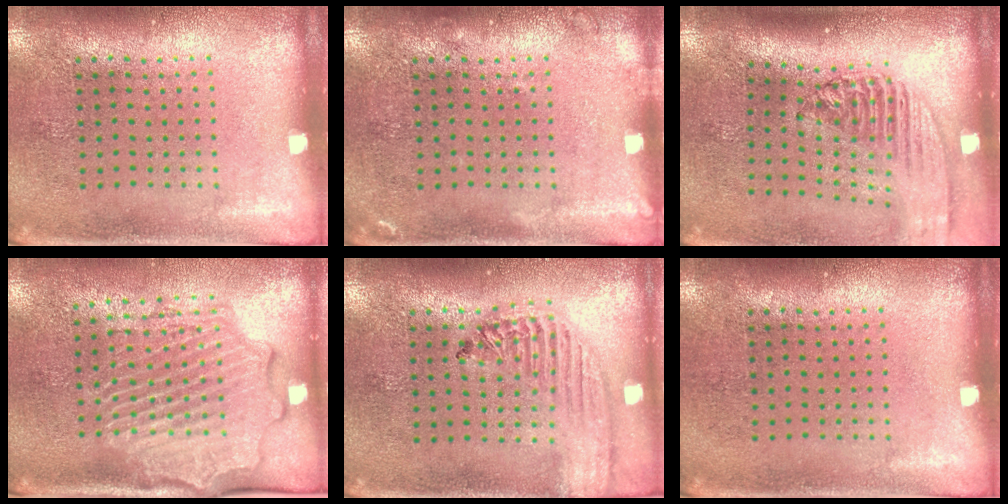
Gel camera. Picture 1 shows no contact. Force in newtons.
{"total": 1.0, "press": 1.0, "slide": 0.3}
{"total": 2.3, "press": 1.7, "slide": 1.5}
{"total": 2.6, "press": 2.3, "slide": 1.2}
{"total": 1.8, "press": 1.7, "slide": 0.7}
{"total": 0.0}